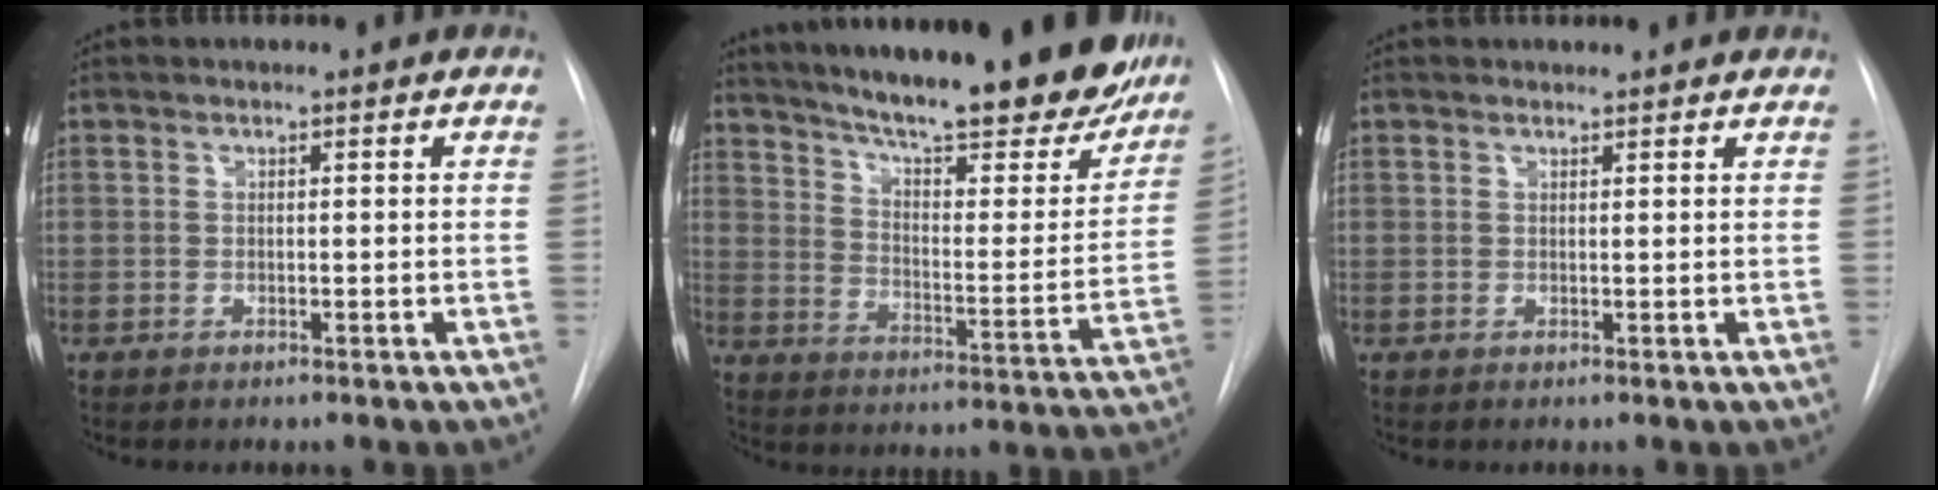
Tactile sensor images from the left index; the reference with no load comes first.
{"total": 29.2, "force": [24.1, 5.7, 15.4], "torque": [-0.235, -0.049, 0.318]}
{"total": 2.1, "force": [2.0, 0.6, 0.1], "torque": [-0.008, 0.009, 0.021]}